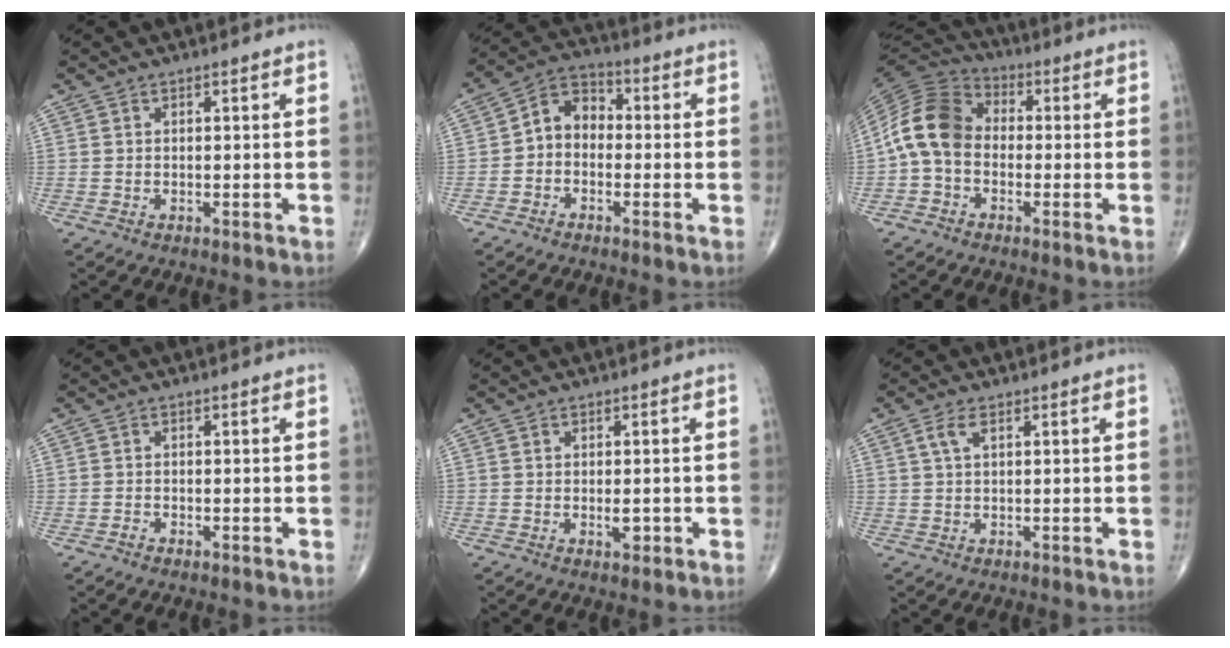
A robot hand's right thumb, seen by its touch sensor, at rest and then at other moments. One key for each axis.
{"total": 7.0, "fx": -0.9, "fy": 5.4, "fz": 4.4, "tx": -0.045, "ty": 0.031, "tz": -0.036}
{"total": 11.3, "fx": -1.3, "fy": 8.4, "fz": 7.5, "tx": -0.140, "ty": 0.030, "tz": -0.042}
{"total": 0.7, "fx": -0.5, "fy": 0.3, "fz": 0.3, "tx": -0.010, "ty": 0.002, "tz": -0.013}
{"total": 2.0, "fx": -0.5, "fy": 1.0, "fz": 1.7, "tx": -0.025, "ty": -0.002, "tz": -0.005}
{"total": 2.6, "fx": 1.1, "fy": 1.1, "fz": 2.1, "tx": -0.050, "ty": 0.011, "tz": 0.026}